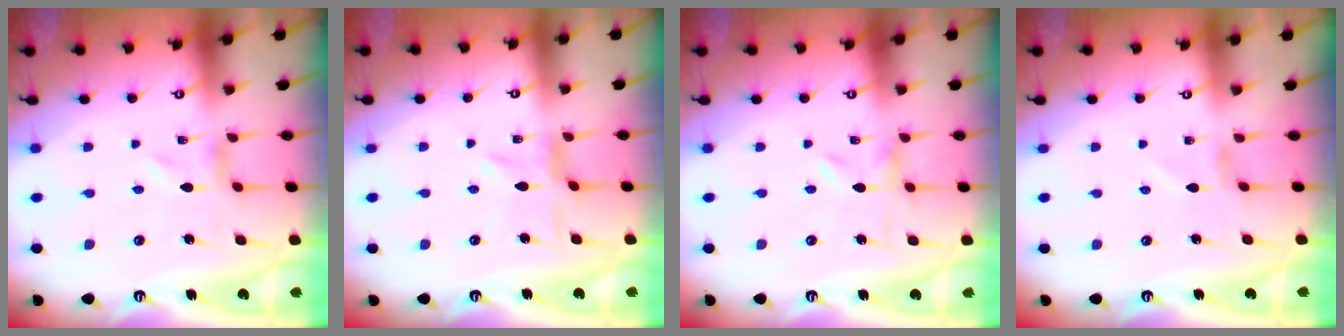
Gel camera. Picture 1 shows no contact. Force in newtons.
{"total": 3.8, "press": 3.7, "slide": 0.4}
{"total": 0.0}
{"total": 0.0}